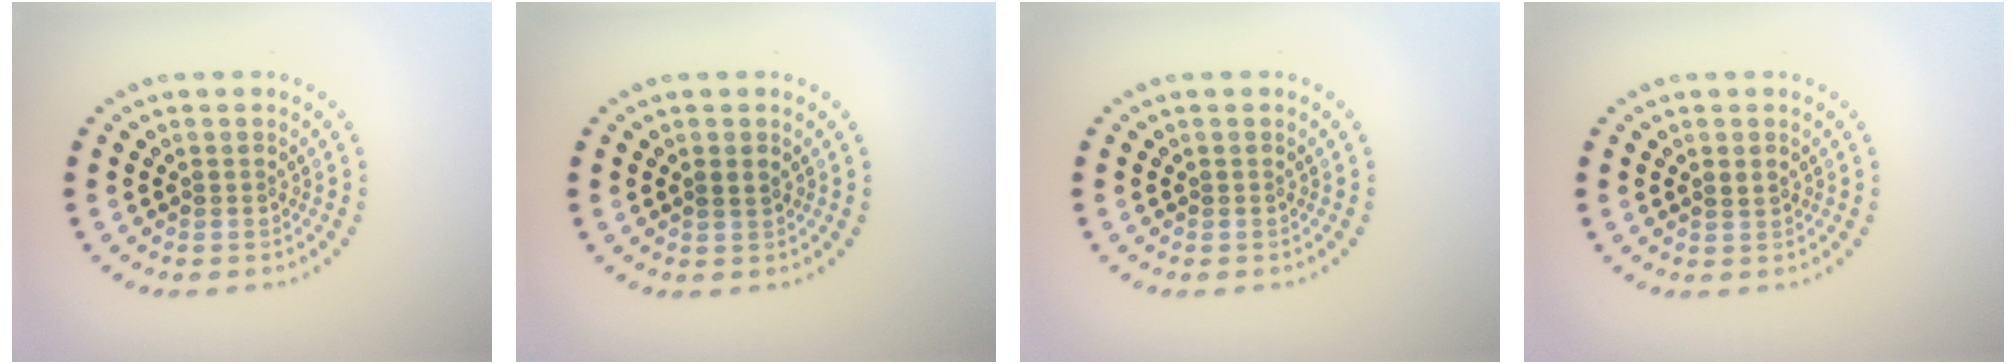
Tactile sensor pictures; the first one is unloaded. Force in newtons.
{"total": 0.9, "press": 0.9, "slide": 0.1}
{"total": 0.0}
{"total": 0.8, "press": 0.8, "slide": 0.1}